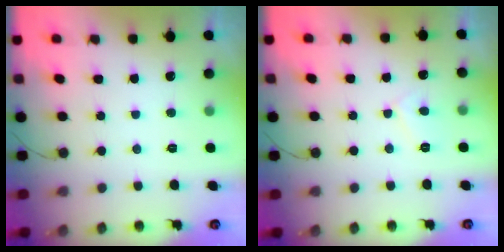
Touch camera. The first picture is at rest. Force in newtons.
{"total": 5.5, "press": 5.5, "slide": 0.7}